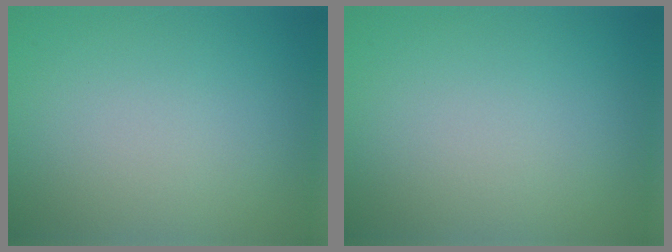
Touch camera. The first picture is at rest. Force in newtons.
{"total": 0.0}